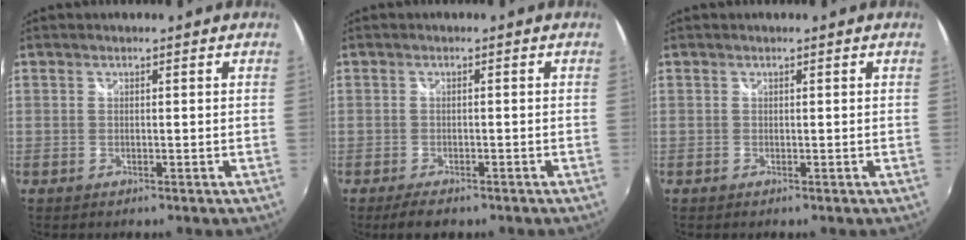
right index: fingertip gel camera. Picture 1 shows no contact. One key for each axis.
{"total": 3.8, "fx": -2.8, "fy": 1.6, "fz": 2.0, "tx": -0.045, "ty": -0.010, "tz": -0.047}
{"total": 0.0}